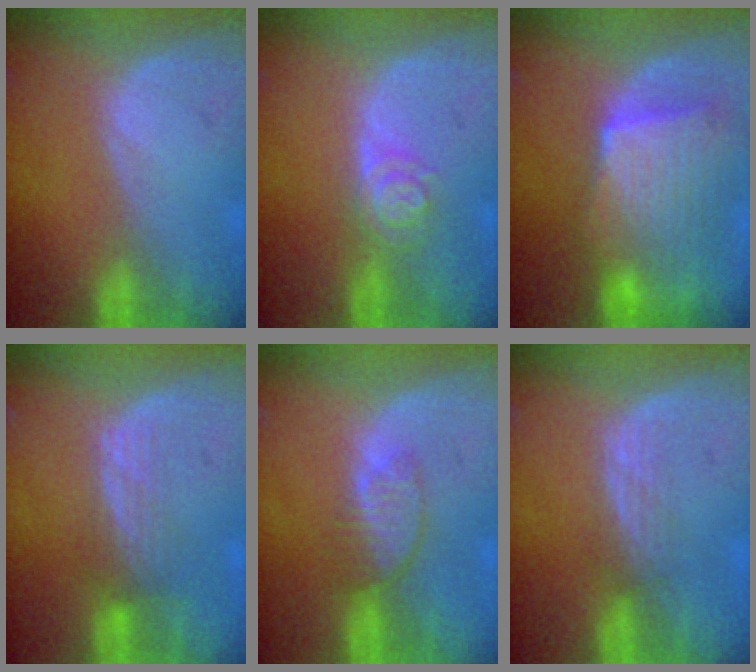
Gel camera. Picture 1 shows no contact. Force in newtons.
{"total": 4.0, "press": 3.7, "slide": 1.5}
{"total": 9.7, "press": 8.7, "slide": 4.1}
{"total": 3.4, "press": 2.9, "slide": 1.9}
{"total": 3.7, "press": 3.3, "slide": 1.6}
{"total": 2.1, "press": 2.1, "slide": 0.3}